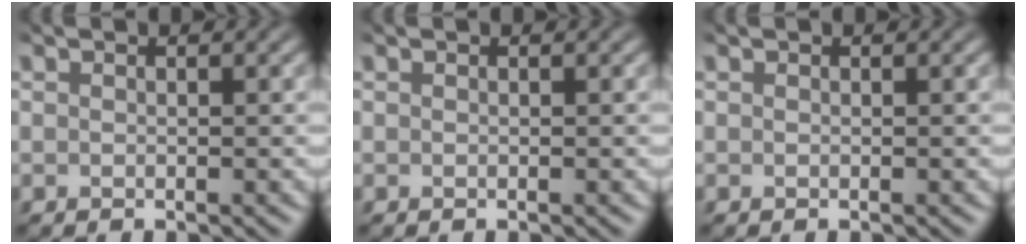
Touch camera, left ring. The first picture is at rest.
{"total": 0.0}
{"total": 0.0}